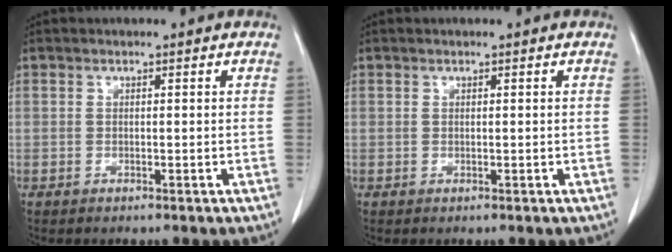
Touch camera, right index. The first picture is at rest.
{"total": 0.0}